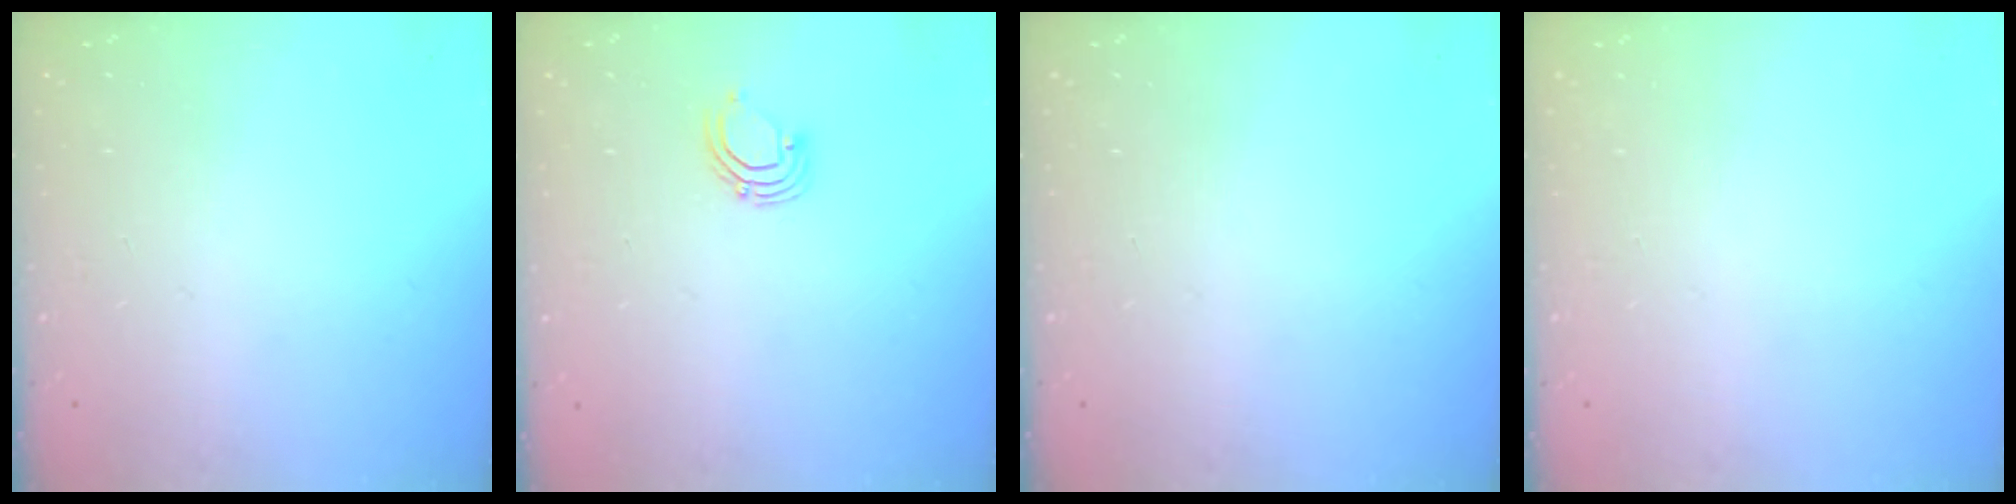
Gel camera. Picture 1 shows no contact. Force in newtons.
{"total": 3.4, "press": 3.4, "slide": 0.3}
{"total": 0.0}
{"total": 0.0}